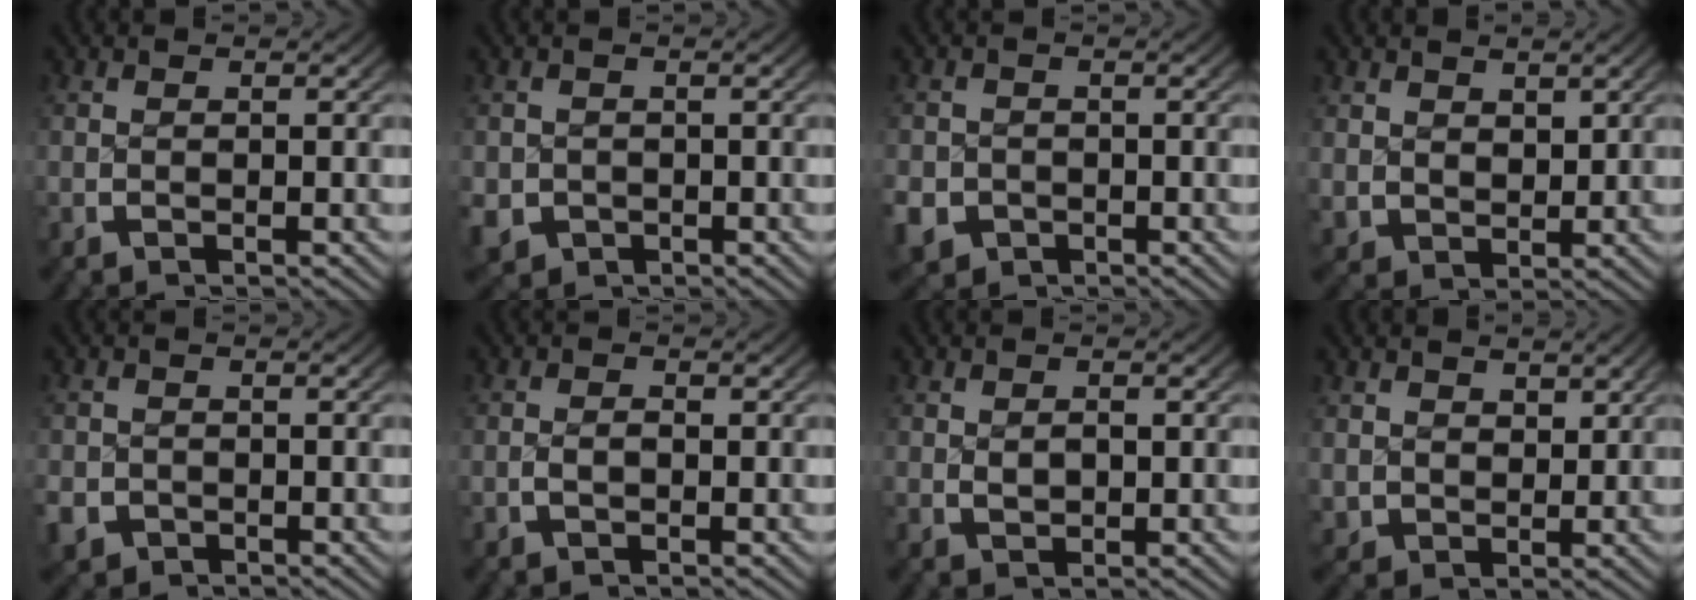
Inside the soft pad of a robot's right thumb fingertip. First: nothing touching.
{"total": 4.1, "force": [-1.8, 3.4, 1.4], "torque": [-0.039, -0.028, -0.017]}
{"total": 4.7, "force": [-2.3, 3.8, 1.4], "torque": [-0.038, -0.026, -0.031]}
{"total": 2.3, "force": [1.6, 1.5, 0.7], "torque": [-0.009, -0.009, 0.043]}
{"total": 3.0, "force": [-1.7, 2.4, 0.6], "torque": [-0.024, -0.018, -0.023]}
{"total": 1.0, "force": [-0.3, 0.5, 0.8], "torque": [-0.022, -0.003, -0.004]}
{"total": 1.4, "force": [0.3, 0.9, 1.0], "torque": [-0.023, -0.008, 0.014]}
{"total": 2.9, "force": [2.0, 1.9, 1.0], "torque": [-0.014, -0.009, 0.047]}